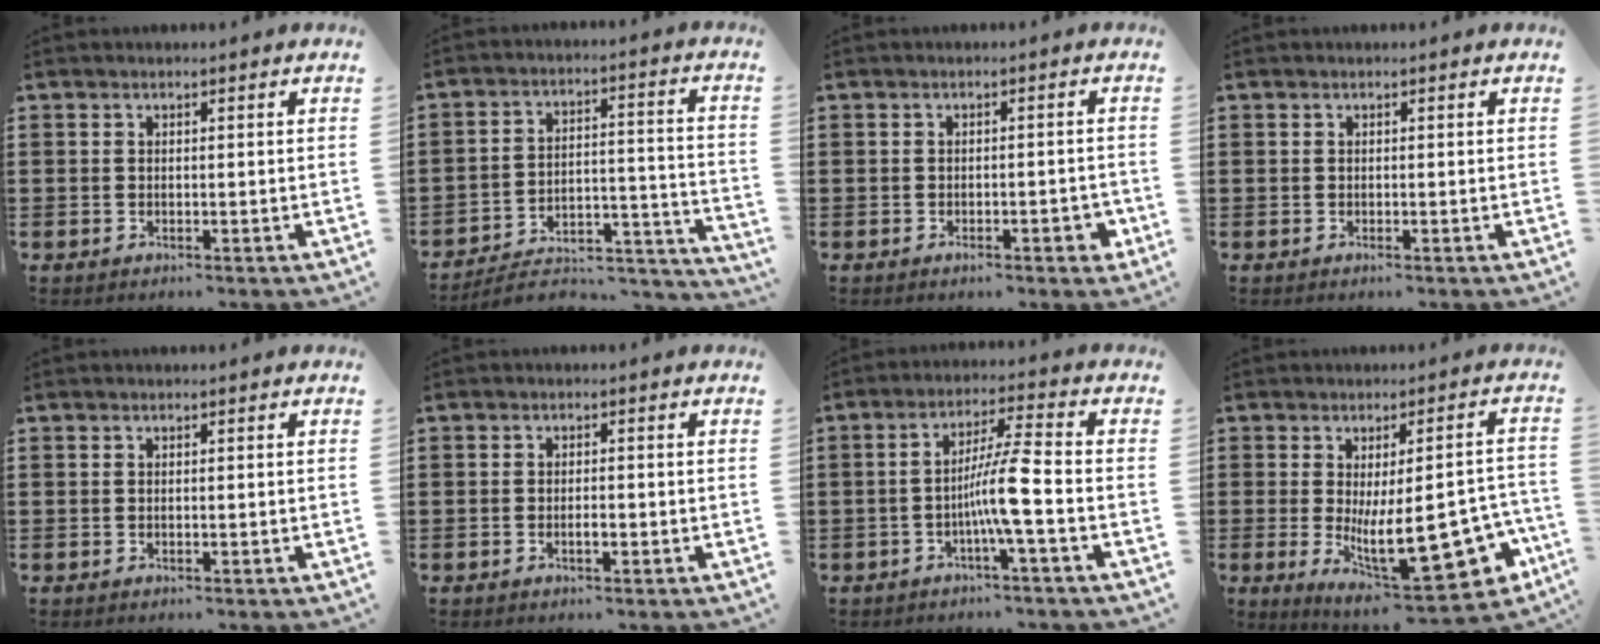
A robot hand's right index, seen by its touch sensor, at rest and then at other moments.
{"total": 5.9, "force": [-5.3, 1.8, 2.1], "torque": [-0.030, 0.009, -0.103]}
{"total": 2.6, "force": [-1.1, 0.9, 2.2], "torque": [-0.037, 0.001, -0.020]}
{"total": 0.0}
{"total": 0.0}
{"total": 2.0, "force": [-0.7, 0.6, 1.8], "torque": [-0.033, -0.001, -0.012]}
{"total": 7.7, "force": [-2.2, -0.2, 7.4], "torque": [-0.134, -0.003, -0.046]}
{"total": 16.2, "force": [-3.8, 5.8, 14.7], "torque": [-0.210, -0.018, -0.048]}